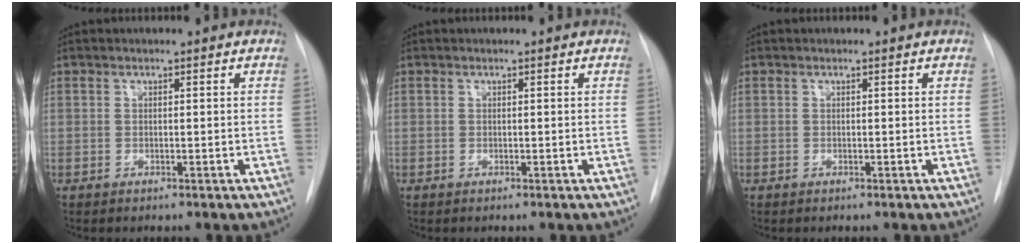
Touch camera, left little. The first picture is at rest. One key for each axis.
{"total": 0.0}
{"total": 0.0}